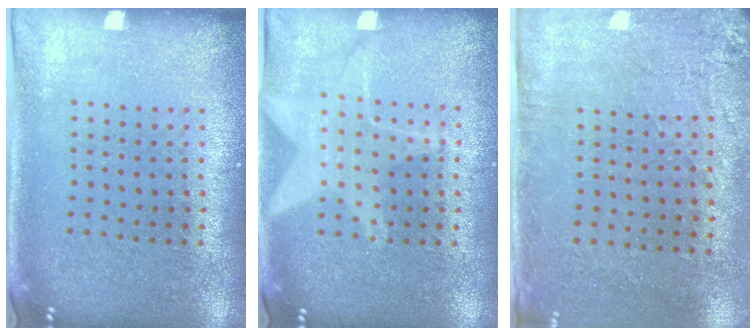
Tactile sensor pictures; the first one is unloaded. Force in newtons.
{"total": 1.3, "press": 1.2, "slide": 0.3}
{"total": 2.8, "press": 2.2, "slide": 1.6}